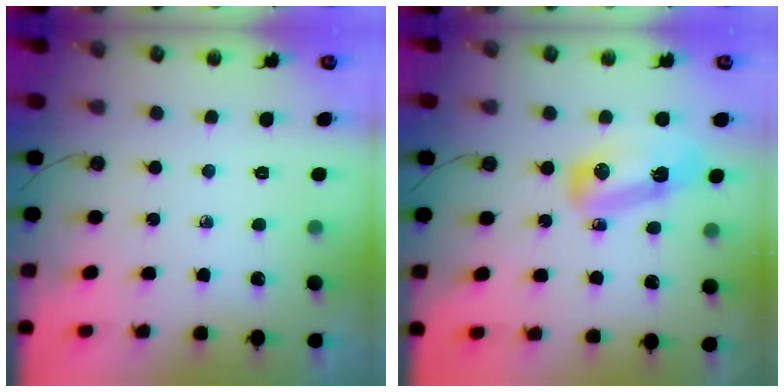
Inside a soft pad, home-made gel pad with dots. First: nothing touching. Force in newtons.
{"total": 9.7, "press": 9.0, "slide": 3.7}